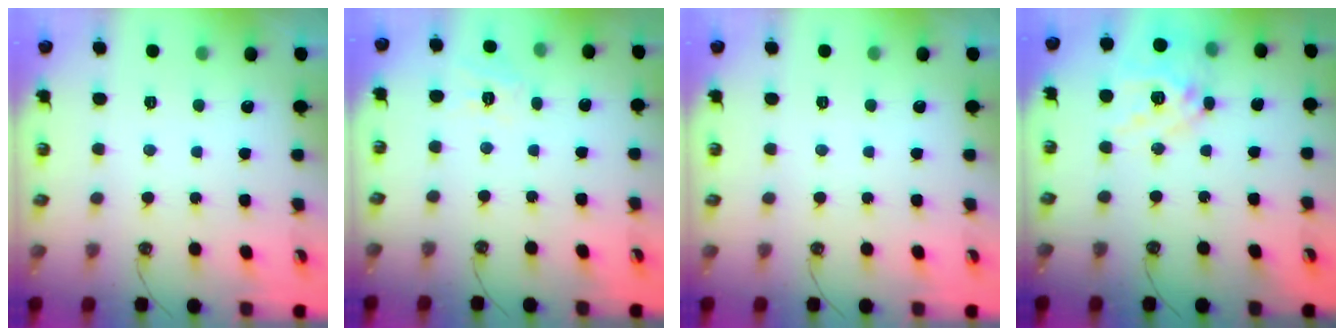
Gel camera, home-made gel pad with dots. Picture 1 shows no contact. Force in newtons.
{"total": 5.9, "press": 5.9, "slide": 0.4}
{"total": 0.0}
{"total": 15.4, "press": 15.3, "slide": 1.4}